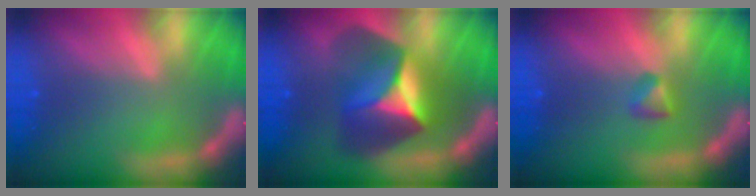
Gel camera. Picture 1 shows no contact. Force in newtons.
{"total": 8.5}
{"total": 1.4}